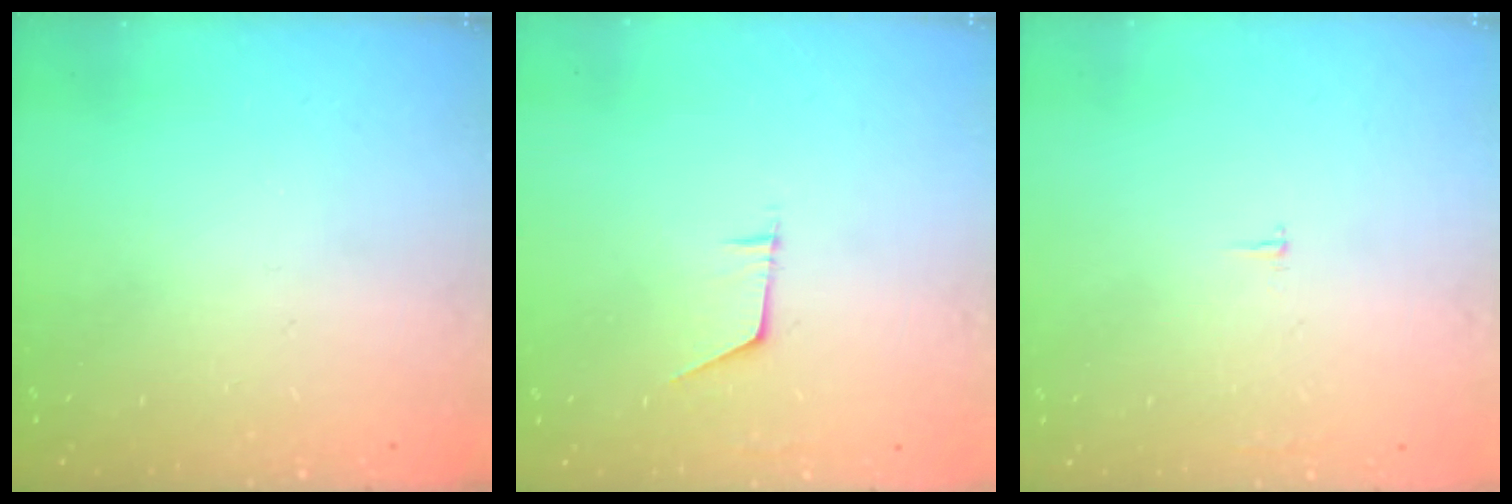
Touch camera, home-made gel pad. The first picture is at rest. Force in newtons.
{"total": 4.8, "press": 4.7, "slide": 0.4}
{"total": 1.8, "press": 1.8, "slide": 0.1}